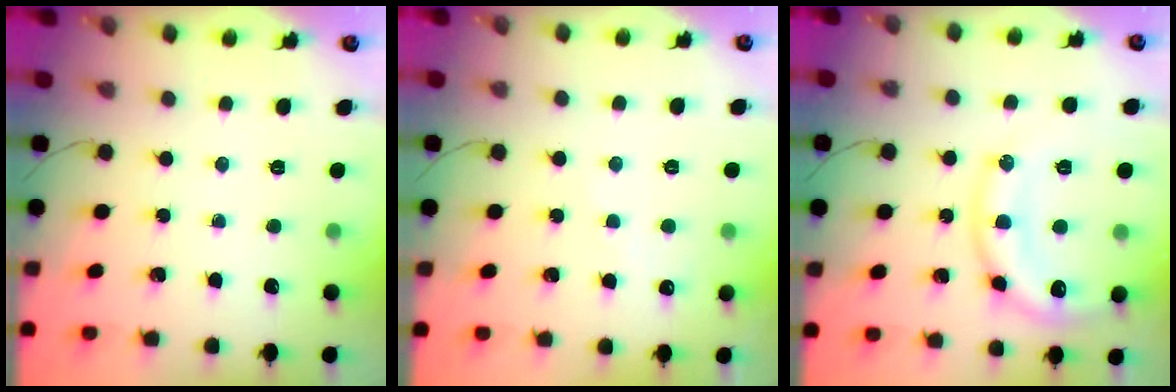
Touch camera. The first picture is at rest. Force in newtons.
{"total": 6.3, "press": 6.1, "slide": 1.3}
{"total": 14.9, "press": 14.9, "slide": 1.1}